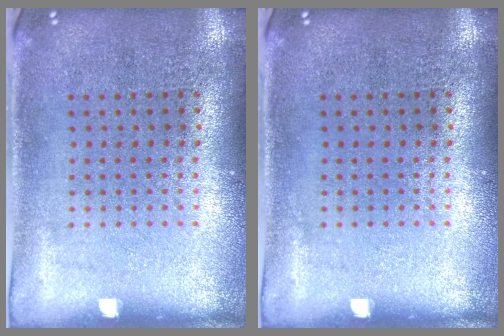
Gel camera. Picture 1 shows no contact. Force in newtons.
{"total": 0.0}